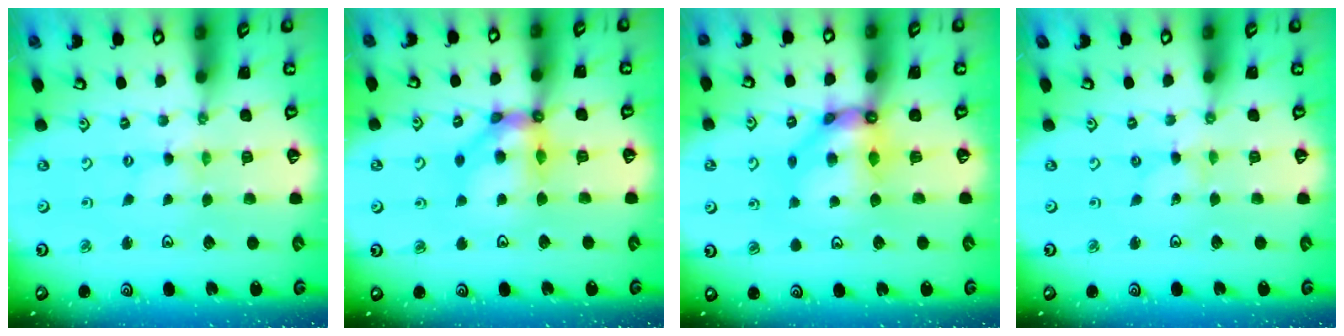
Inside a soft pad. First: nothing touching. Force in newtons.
{"total": 11.1, "press": 10.9, "slide": 1.5}
{"total": 10.7, "press": 10.7, "slide": 1.1}
{"total": 0.0}